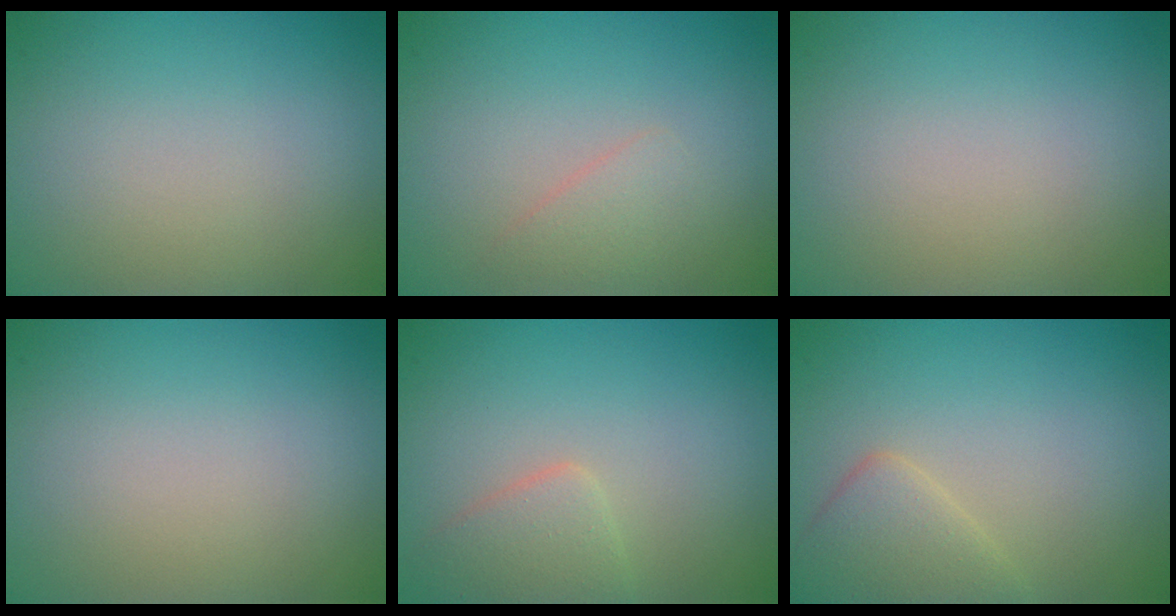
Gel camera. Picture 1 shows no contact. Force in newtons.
{"total": 1.4, "press": 1.4, "slide": 0.0}
{"total": 0.0}
{"total": 0.0}
{"total": 2.2, "press": 2.2, "slide": 0.1}
{"total": 2.7, "press": 2.7, "slide": 0.1}